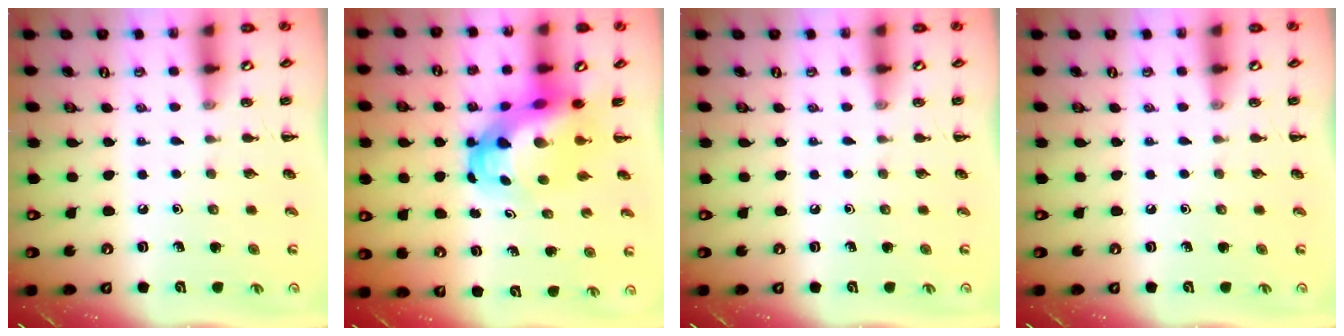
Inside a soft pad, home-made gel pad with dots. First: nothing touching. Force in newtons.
{"total": 7.2, "press": 6.9, "slide": 2.2}
{"total": 0.0}
{"total": 0.0}